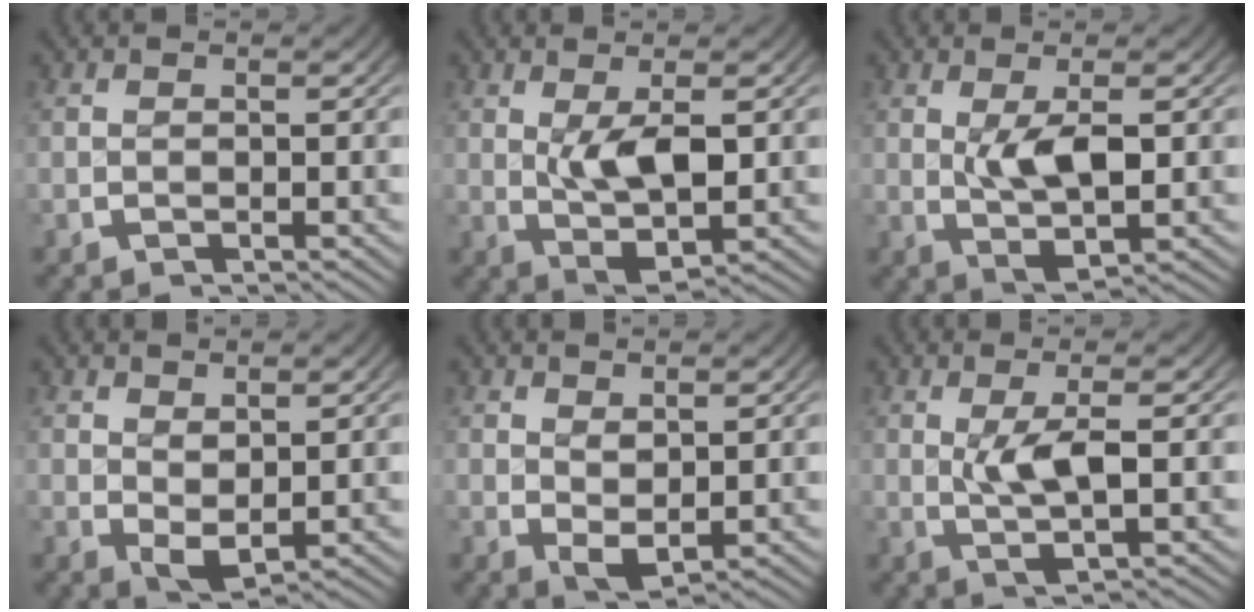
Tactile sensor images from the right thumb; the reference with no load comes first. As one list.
[{"total": 5.3, "force": [0.4, 2.8, 4.5], "torque": [-0.085, -0.018, 0.014]}, {"total": 4.9, "force": [0.3, 2.3, 4.2], "torque": [-0.080, -0.014, 0.010]}, {"total": 2.8, "force": [0.5, 2.1, 1.8], "torque": [-0.037, -0.018, 0.021]}, {"total": 2.5, "force": [0.7, 1.8, 1.6], "torque": [-0.031, -0.015, 0.022]}, {"total": 4.0, "force": [0.5, 1.3, 3.8], "torque": [-0.072, -0.009, 0.013]}]